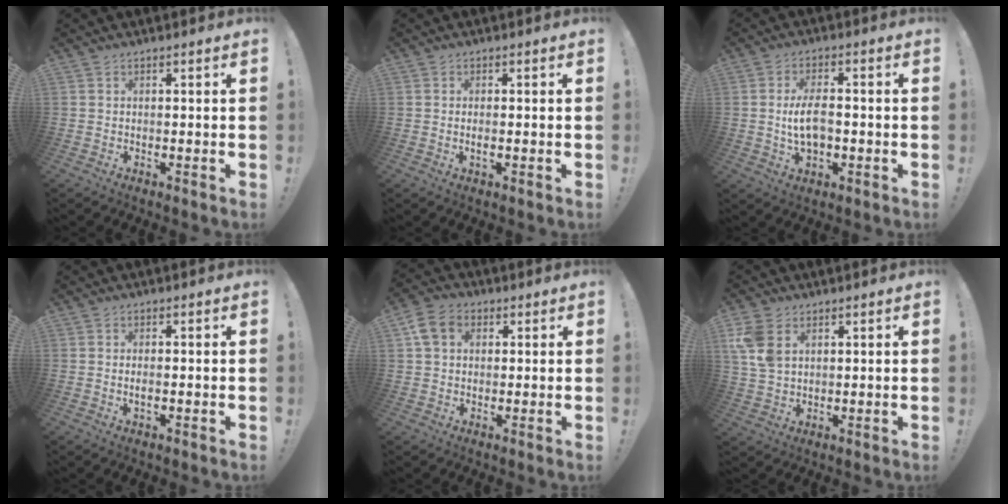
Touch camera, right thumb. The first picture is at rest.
{"total": 1.4, "force": [-0.3, 0.3, 1.4], "torque": [-0.017, -0.002, -0.006]}
{"total": 8.1, "force": [-0.8, 4.4, 6.8], "torque": [-0.115, 0.000, -0.017]}
{"total": 1.3, "force": [-0.3, 0.3, 1.3], "torque": [-0.016, -0.002, -0.006]}
{"total": 7.8, "force": [2.8, 5.8, 4.5], "torque": [-0.086, 0.007, 0.057]}
{"total": 8.4, "force": [3.3, 5.7, 5.3], "torque": [-0.105, -0.006, 0.067]}